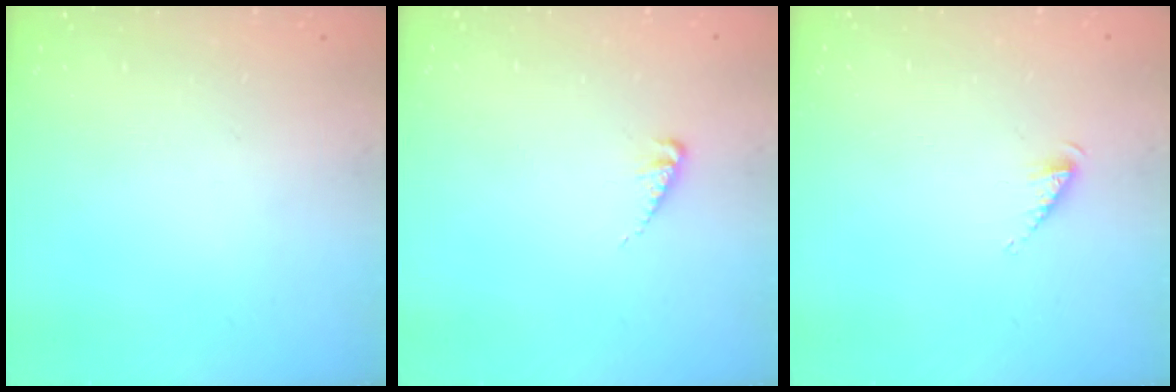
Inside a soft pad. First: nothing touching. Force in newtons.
{"total": 2.9, "press": 2.9, "slide": 0.4}
{"total": 2.7, "press": 2.7, "slide": 0.4}